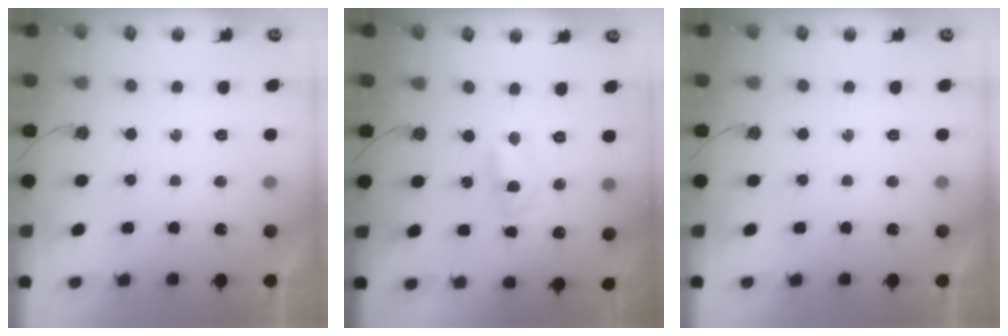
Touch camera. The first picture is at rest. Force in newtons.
{"total": 4.6, "press": 0.9, "slide": 4.5}
{"total": 0.0}